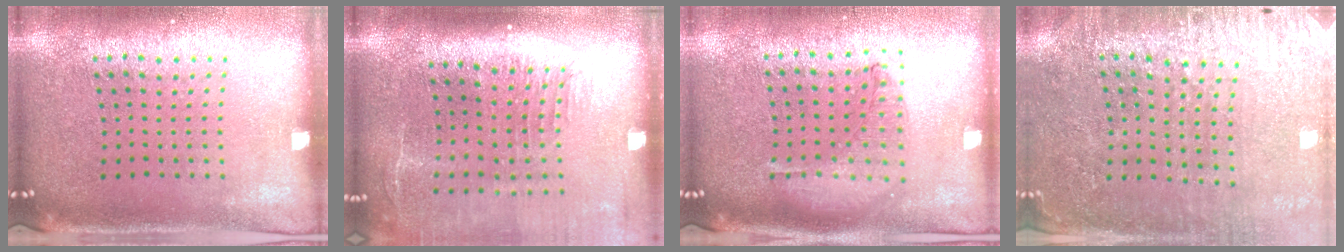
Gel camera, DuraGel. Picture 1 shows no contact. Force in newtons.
{"total": 2.1, "press": 1.7, "slide": 1.1}
{"total": 1.0, "press": 1.0, "slide": 0.3}
{"total": 3.0, "press": 2.8, "slide": 0.8}